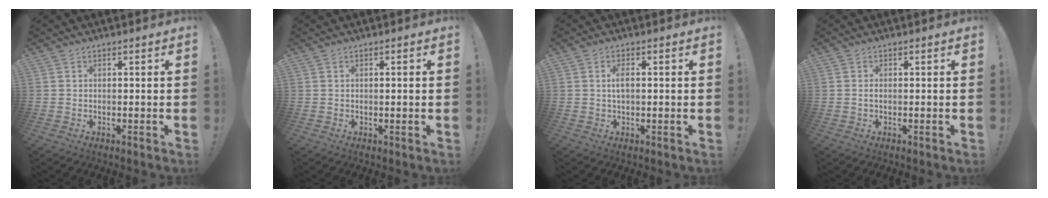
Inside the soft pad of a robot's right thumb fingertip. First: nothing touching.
{"total": 0.9, "force": [0.1, -0.2, 0.9], "torque": [-0.016, -0.003, 0.000]}
{"total": 2.6, "force": [0.1, 1.1, 2.4], "torque": [-0.044, 0.004, -0.001]}
{"total": 0.7, "force": [-0.2, 0.4, 0.5], "torque": [-0.019, 0.006, -0.002]}